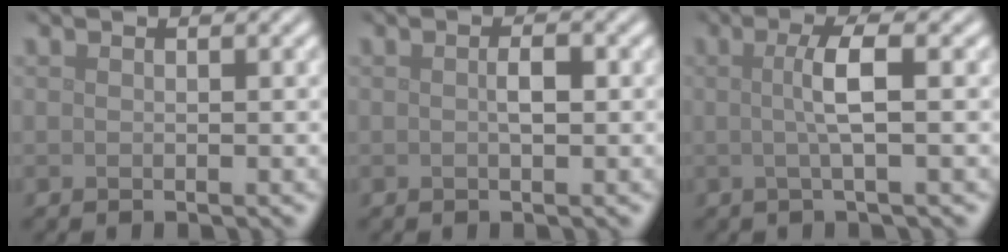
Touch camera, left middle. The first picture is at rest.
{"total": 1.3, "force": [0.0, 0.4, 1.2], "torque": [-0.022, 0.001, 0.001]}
{"total": 3.1, "force": [0.2, 0.5, 3.1], "torque": [-0.056, 0.004, -0.002]}